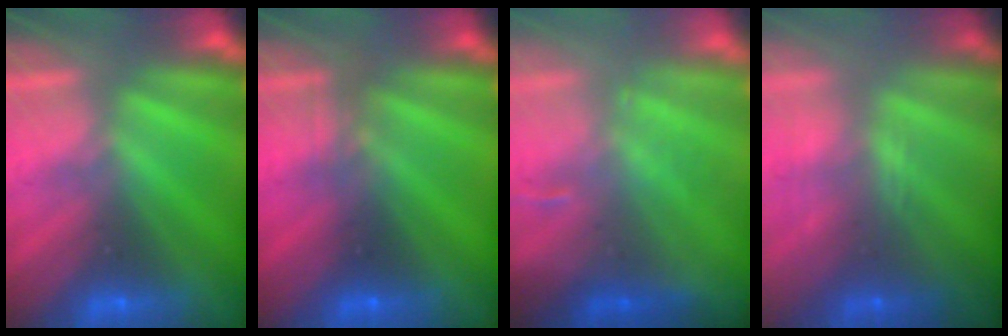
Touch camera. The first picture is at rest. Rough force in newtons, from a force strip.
{"total": 2.3}
{"total": 2.7}
{"total": 2.6}